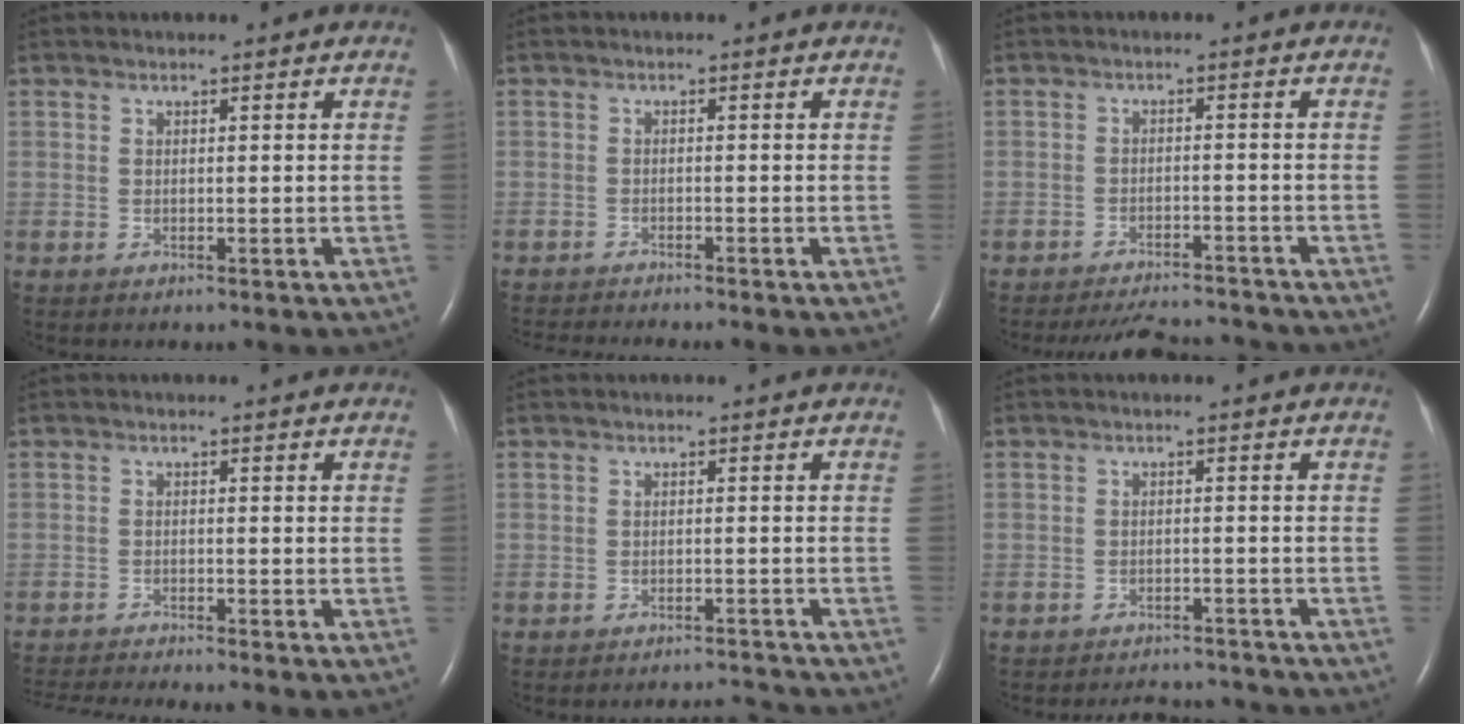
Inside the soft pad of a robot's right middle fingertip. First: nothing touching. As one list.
[{"total": 5.6, "force": [-5.2, -0.6, 1.9], "torque": [-0.020, -0.014, -0.080]}, {"total": 8.6, "force": [-8.3, 1.3, 1.7], "torque": [-0.028, -0.002, -0.115]}, {"total": 5.8, "force": [-5.3, -1.4, 1.9], "torque": [-0.029, -0.015, -0.090]}, {"total": 3.1, "force": [-3.0, -0.6, -0.4], "torque": [0.004, -0.008, -0.044]}, {"total": 7.1, "force": [-6.9, 1.5, 0.8], "torque": [-0.012, 0.002, -0.087]}]